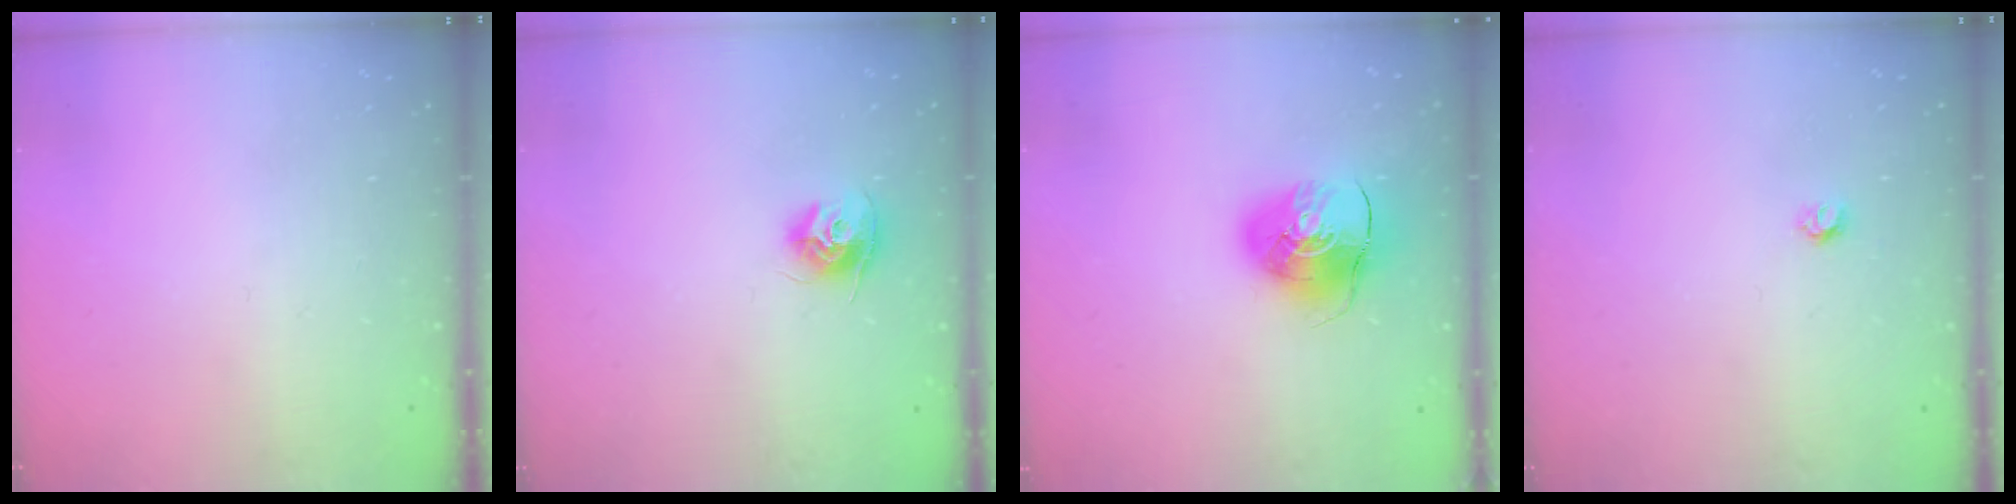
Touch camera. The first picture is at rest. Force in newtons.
{"total": 9.7, "press": 9.7, "slide": 0.5}
{"total": 8.9, "press": 8.9, "slide": 1.2}
{"total": 3.2, "press": 3.2, "slide": 0.3}